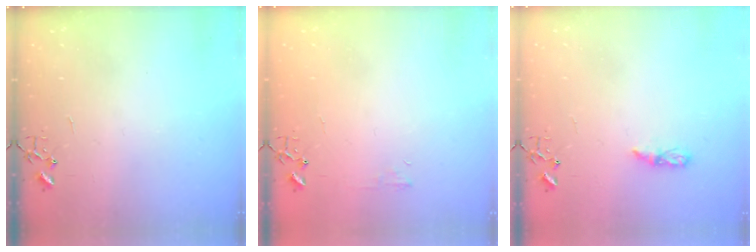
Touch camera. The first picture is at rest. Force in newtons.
{"total": 4.8, "press": 4.7, "slide": 0.7}
{"total": 5.0, "press": 4.9, "slide": 0.5}